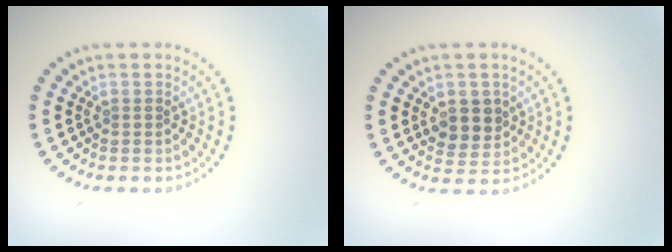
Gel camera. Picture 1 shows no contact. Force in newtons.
{"total": 2.9, "press": 2.8, "slide": 1.0}